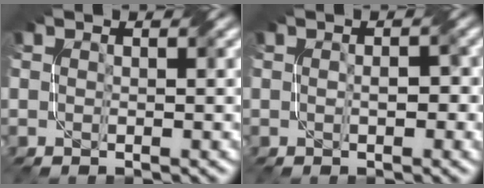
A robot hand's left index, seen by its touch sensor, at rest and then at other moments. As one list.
[{"total": 1.8, "force": [-0.2, 0.9, 1.5], "torque": [-0.024, 0.004, 0.005]}]